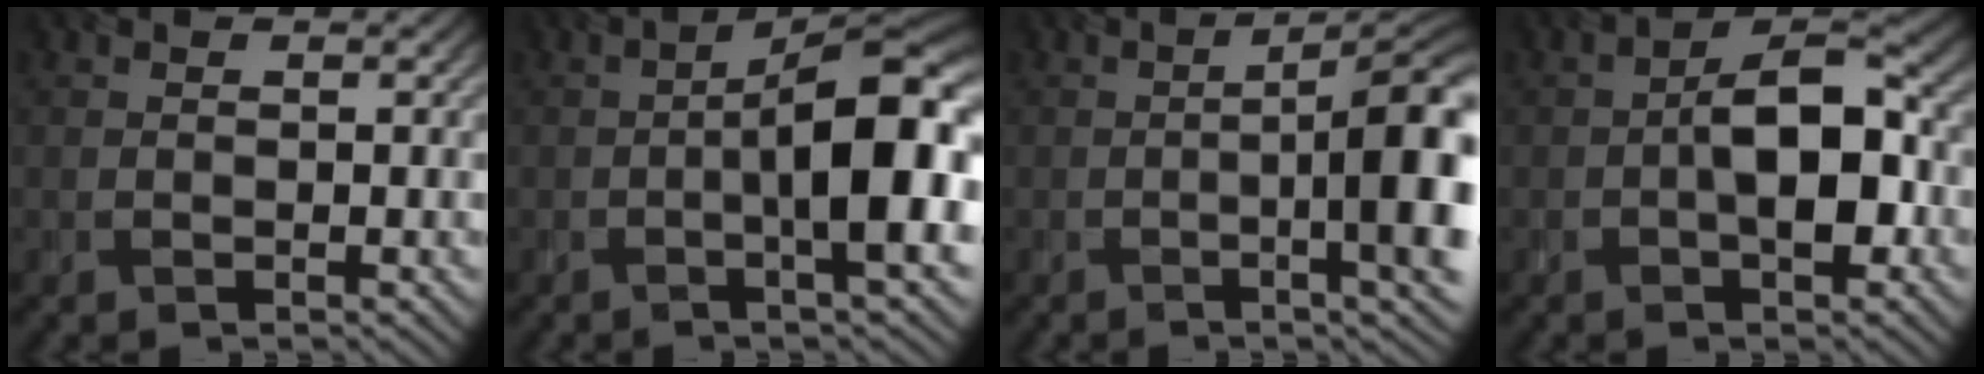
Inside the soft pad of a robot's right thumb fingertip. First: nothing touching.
{"total": 11.4, "force": [-1.9, 3.1, 10.9], "torque": [-0.153, 0.011, -0.035]}
{"total": 12.9, "force": [-1.4, 3.4, 12.4], "torque": [-0.150, 0.001, -0.024]}
{"total": 7.9, "force": [-1.7, 3.8, 6.7], "torque": [-0.101, 0.010, -0.033]}